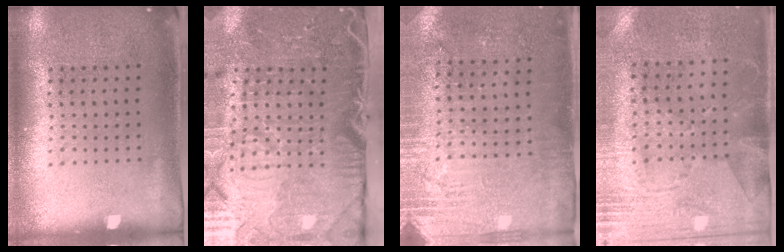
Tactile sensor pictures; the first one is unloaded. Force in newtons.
{"total": 5.3, "press": 4.3, "slide": 3.1}
{"total": 2.8, "press": 2.6, "slide": 1.0}
{"total": 2.8, "press": 2.3, "slide": 1.5}